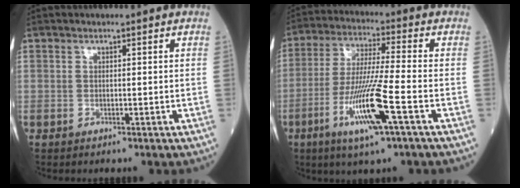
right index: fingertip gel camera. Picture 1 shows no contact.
{"total": 12.4, "force": [-4.9, -0.1, 11.4], "torque": [-0.226, -0.019, -0.092]}